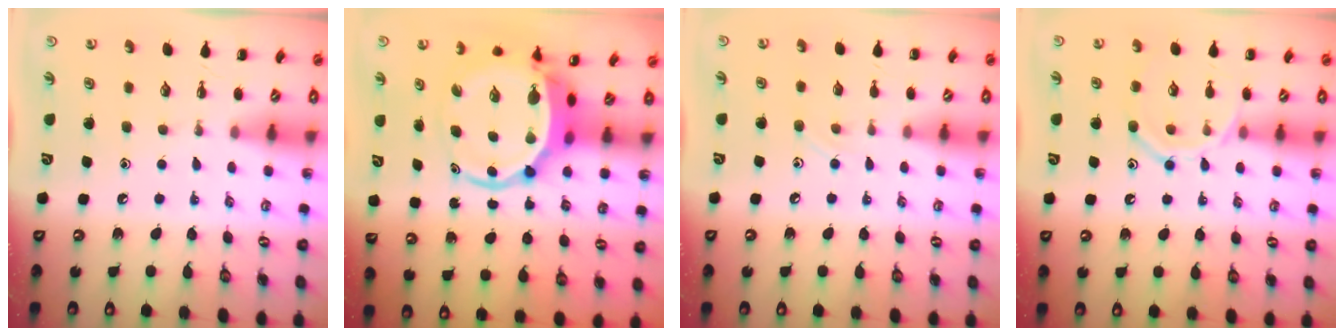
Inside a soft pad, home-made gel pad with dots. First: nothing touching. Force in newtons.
{"total": 7.2, "press": 6.9, "slide": 1.7}
{"total": 4.7, "press": 4.4, "slide": 1.4}
{"total": 12.2, "press": 12.1, "slide": 1.0}